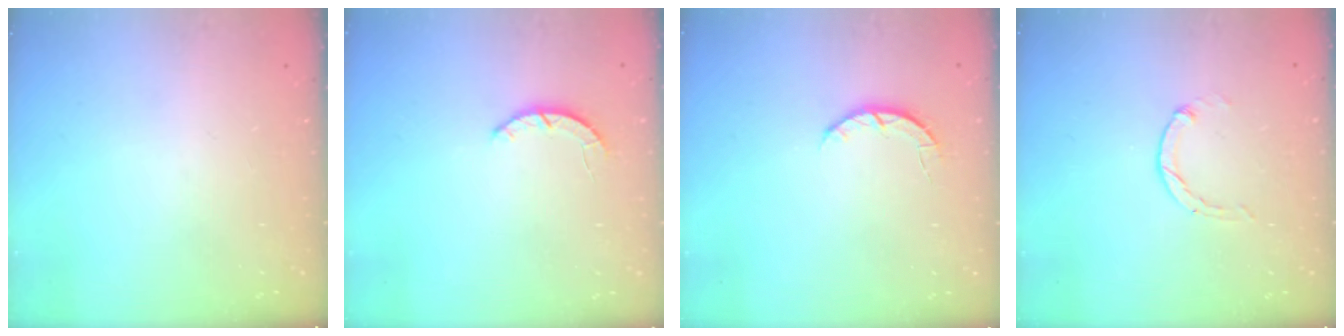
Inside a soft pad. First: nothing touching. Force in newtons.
{"total": 2.2, "press": 2.2, "slide": 0.3}
{"total": 3.3, "press": 3.3, "slide": 0.5}
{"total": 0.8, "press": 0.7, "slide": 0.2}